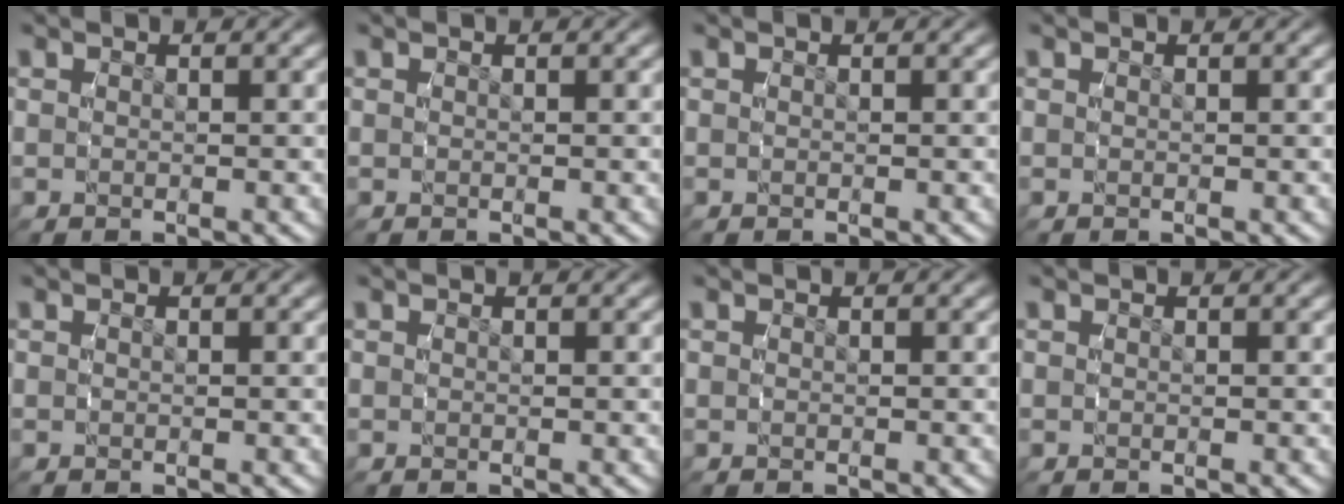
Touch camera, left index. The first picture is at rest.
{"total": 0.0}
{"total": 0.0}
{"total": 0.0}
{"total": 0.0}
{"total": 0.0}
{"total": 0.0}
{"total": 0.0}